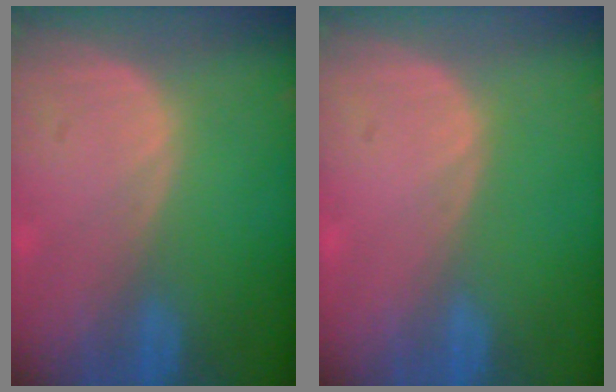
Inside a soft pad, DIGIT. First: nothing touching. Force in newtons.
{"total": 0.0}